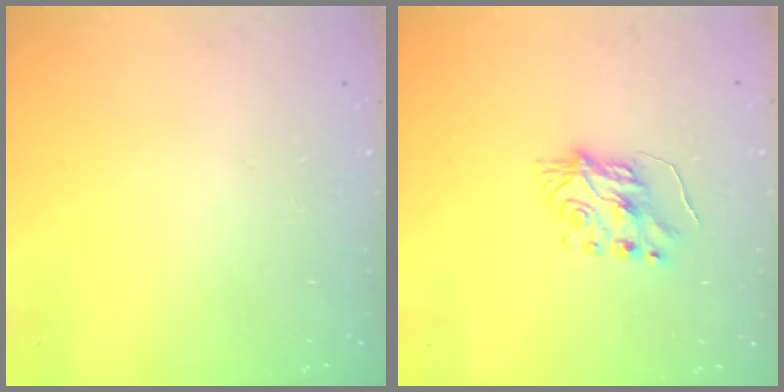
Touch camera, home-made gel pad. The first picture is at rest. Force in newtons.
{"total": 7.1, "press": 7.1, "slide": 0.8}